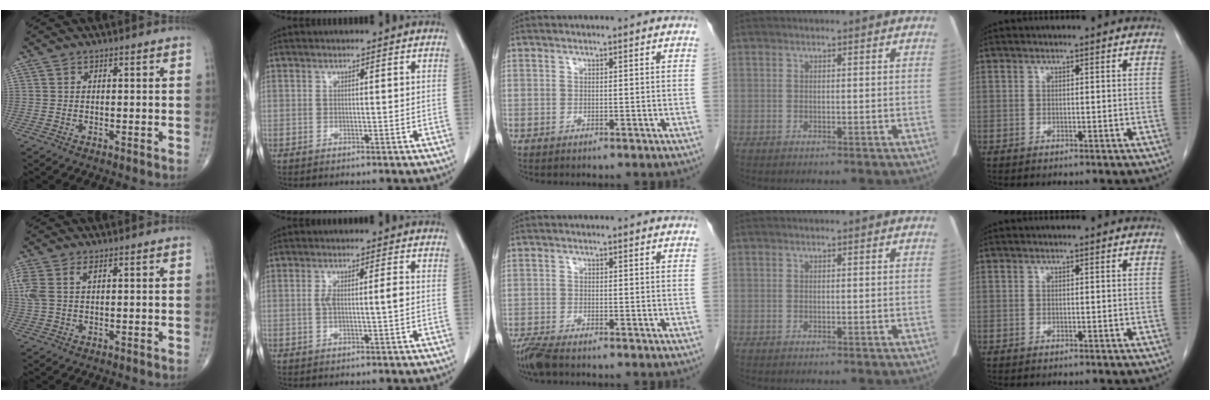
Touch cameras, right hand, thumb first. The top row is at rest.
{"thumb": {"total": 5.6, "force": [1.8, 2.8, 4.5], "torque": [-0.135, 0.018, 0.042]}, "index": {"total": 3.4, "force": [-0.1, 0.4, 3.4], "torque": [-0.066, 0.006, 0.001]}, "middle": {"total": 3.7, "force": [-3.1, 0.6, 2.0], "torque": [-0.048, -0.013, -0.058]}}